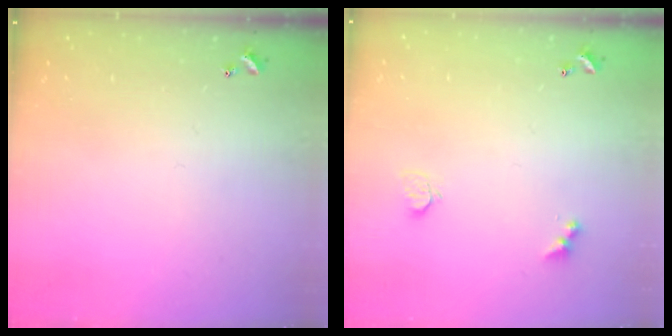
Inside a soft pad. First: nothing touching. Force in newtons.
{"total": 3.5, "press": 3.4, "slide": 0.5}